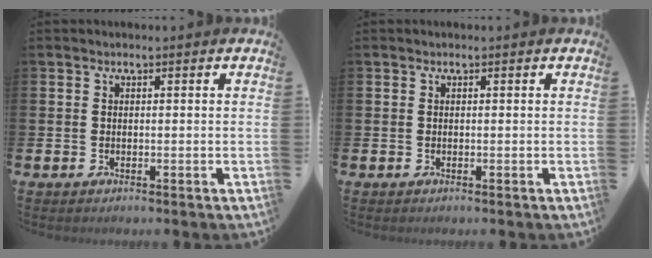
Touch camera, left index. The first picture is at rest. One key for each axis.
{"total": 0.0}